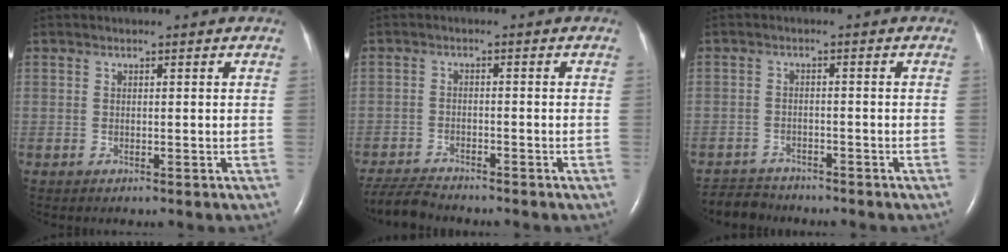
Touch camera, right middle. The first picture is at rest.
{"total": 5.5, "force": [-5.4, 0.4, 1.1], "torque": [-0.021, -0.023, -0.095]}
{"total": 4.2, "force": [-4.0, 1.0, -0.5], "torque": [0.002, -0.013, -0.071]}